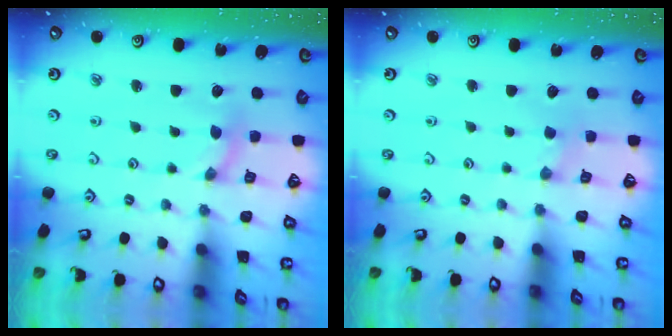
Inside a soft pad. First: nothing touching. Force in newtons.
{"total": 0.0}